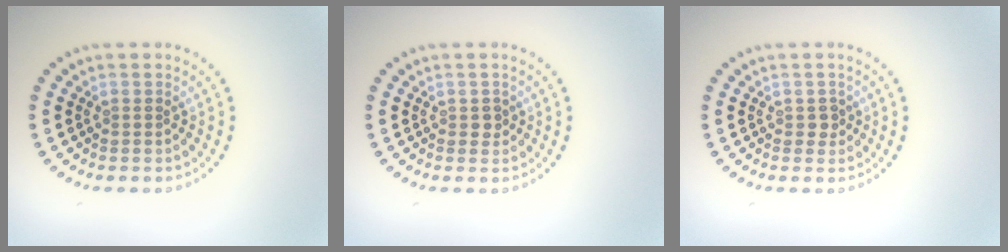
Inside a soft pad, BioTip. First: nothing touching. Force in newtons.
{"total": 0.8, "press": 0.8, "slide": 0.2}
{"total": 0.9, "press": 0.8, "slide": 0.3}